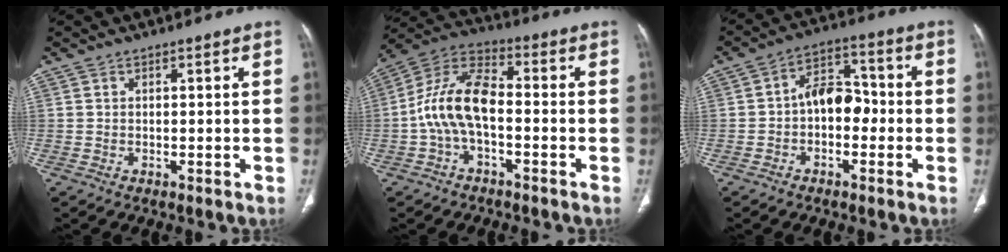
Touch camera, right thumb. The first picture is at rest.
{"total": 11.4, "force": [-2.0, 5.7, 9.6], "torque": [-0.193, 0.039, -0.046]}
{"total": 8.3, "force": [-1.3, 5.4, 6.1], "torque": [-0.070, 0.035, -0.034]}